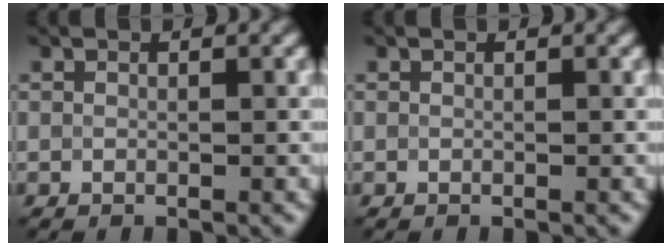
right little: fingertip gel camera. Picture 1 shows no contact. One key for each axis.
{"total": 0.0}